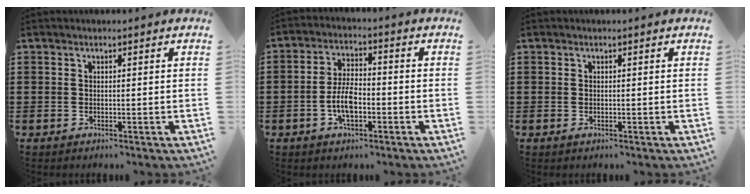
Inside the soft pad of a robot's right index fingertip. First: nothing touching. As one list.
[{"total": 6.1, "force": [-1.9, 2.7, 5.1], "torque": [-0.113, 0.001, -0.041]}, {"total": 0.0}]